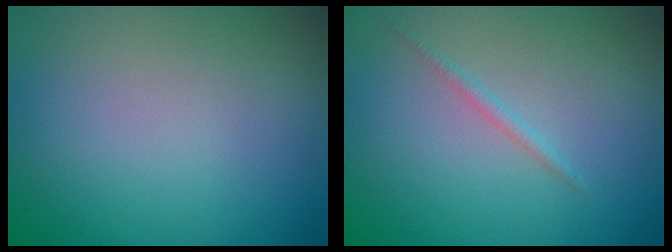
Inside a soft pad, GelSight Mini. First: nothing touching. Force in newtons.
{"total": 0.8, "press": 0.8, "slide": 0.0}